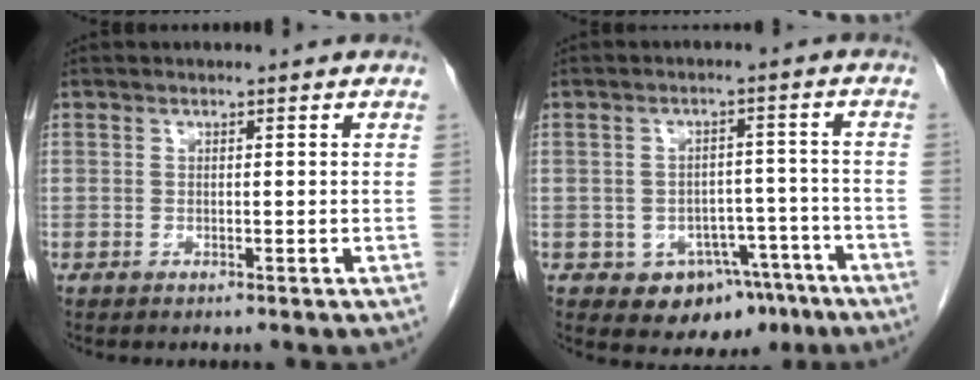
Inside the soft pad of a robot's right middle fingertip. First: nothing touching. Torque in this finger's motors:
{"motor_torque": [0.72, -0.60, 0.03, 0.02]}